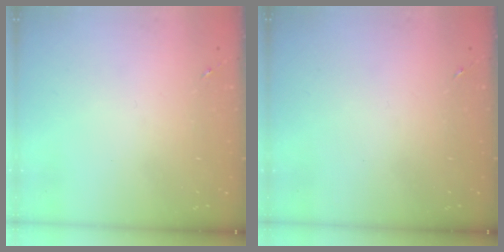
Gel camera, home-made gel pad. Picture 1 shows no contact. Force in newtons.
{"total": 0.0}